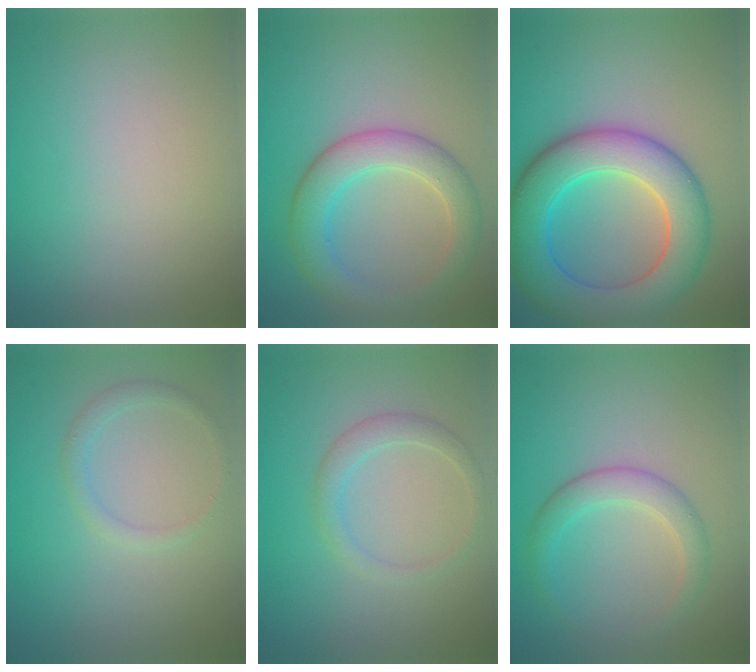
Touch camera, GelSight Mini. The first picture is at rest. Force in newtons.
{"total": 4.8, "press": 4.8, "slide": 0.1}
{"total": 9.5, "press": 9.5, "slide": 0.4}
{"total": 1.4, "press": 1.4, "slide": 0.0}
{"total": 2.0, "press": 2.0, "slide": 0.1}
{"total": 2.7, "press": 2.7, "slide": 0.1}